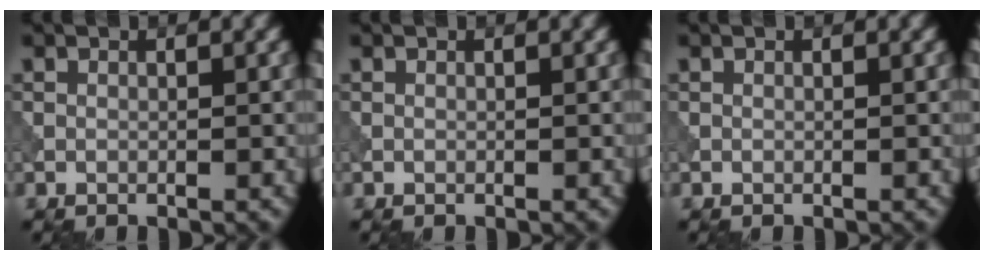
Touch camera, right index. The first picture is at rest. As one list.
[{"total": 0.0}, {"total": 0.0}]